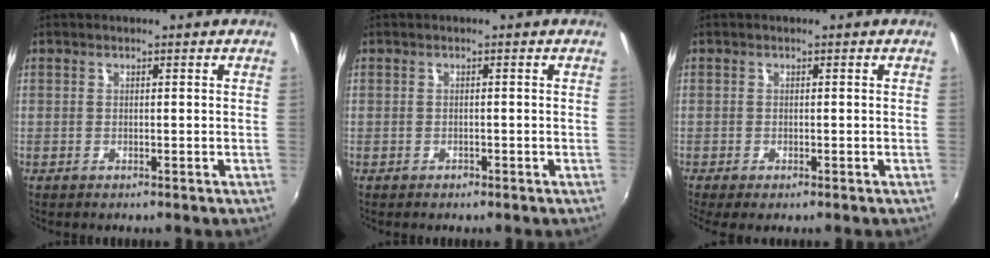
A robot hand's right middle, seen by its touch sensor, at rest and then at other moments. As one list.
[{"total": 0.8, "force": [-0.7, 0.5, 0.2], "torque": [-0.005, 0.000, -0.009]}, {"total": 2.4, "force": [-1.6, 0.6, 1.7], "torque": [-0.032, -0.012, -0.023]}]